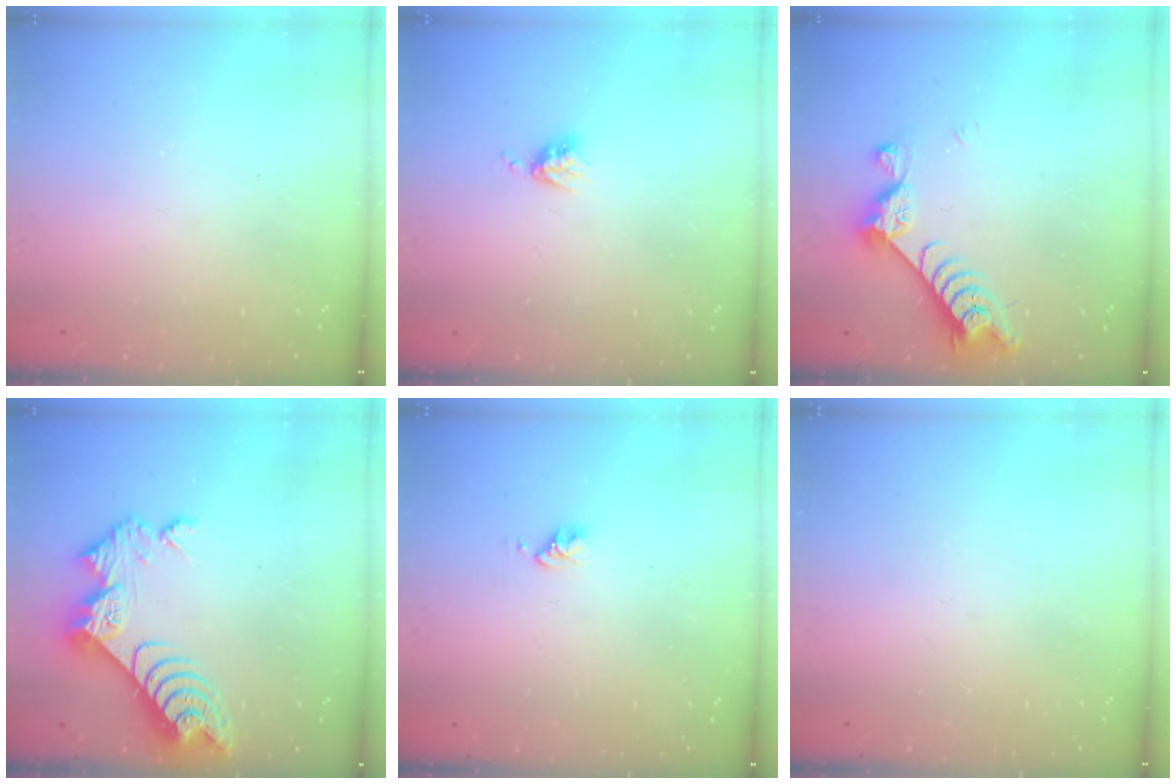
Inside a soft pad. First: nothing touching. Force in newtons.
{"total": 3.3, "press": 3.3, "slide": 0.4}
{"total": 7.2, "press": 7.2, "slide": 1.0}
{"total": 10.0, "press": 10.0, "slide": 0.9}
{"total": 2.8, "press": 2.8, "slide": 0.3}
{"total": 0.0}